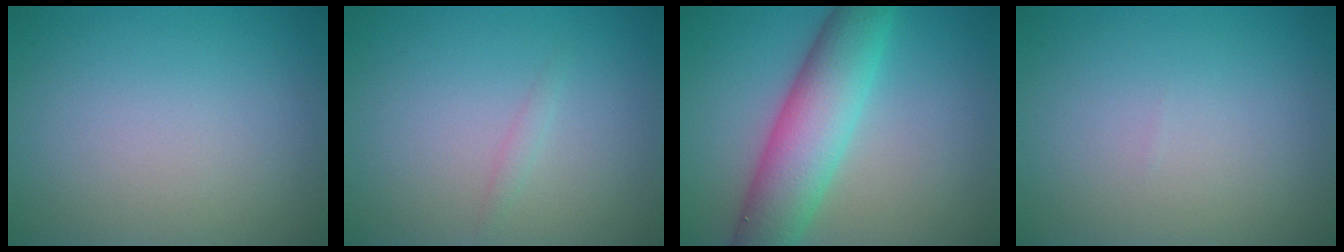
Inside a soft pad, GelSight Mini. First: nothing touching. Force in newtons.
{"total": 0.7, "press": 0.7, "slide": 0.0}
{"total": 7.8, "press": 7.7, "slide": 0.5}
{"total": 0.0}